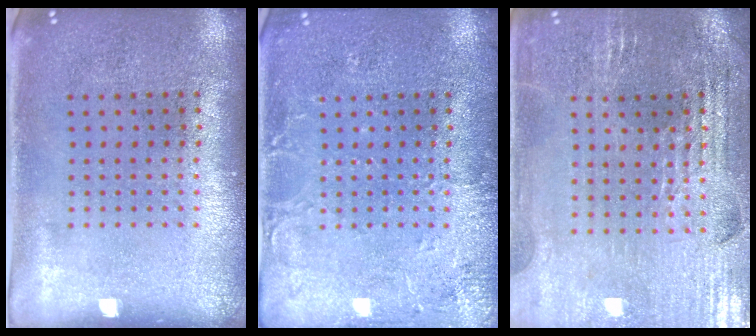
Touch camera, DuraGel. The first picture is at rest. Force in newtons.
{"total": 2.9, "press": 2.9, "slide": 0.4}
{"total": 2.8, "press": 2.7, "slide": 0.5}